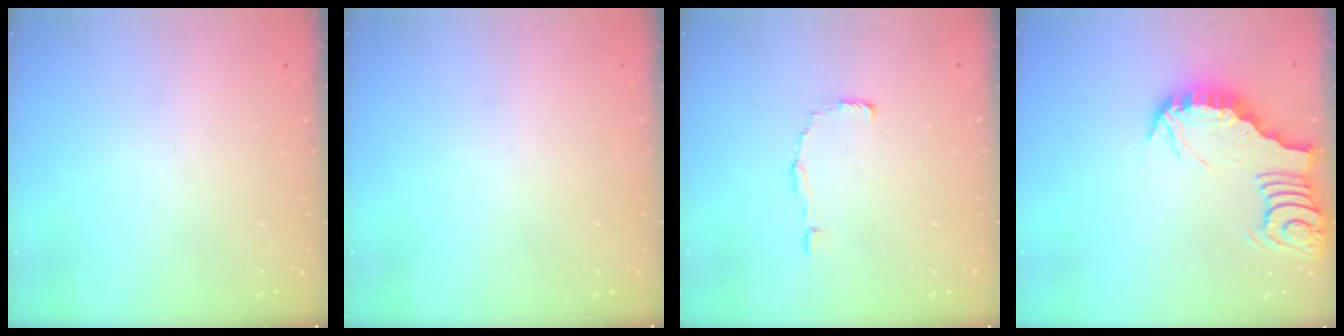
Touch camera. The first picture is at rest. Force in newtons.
{"total": 0.0}
{"total": 2.0, "press": 2.0, "slide": 0.1}
{"total": 3.6, "press": 3.6, "slide": 0.3}